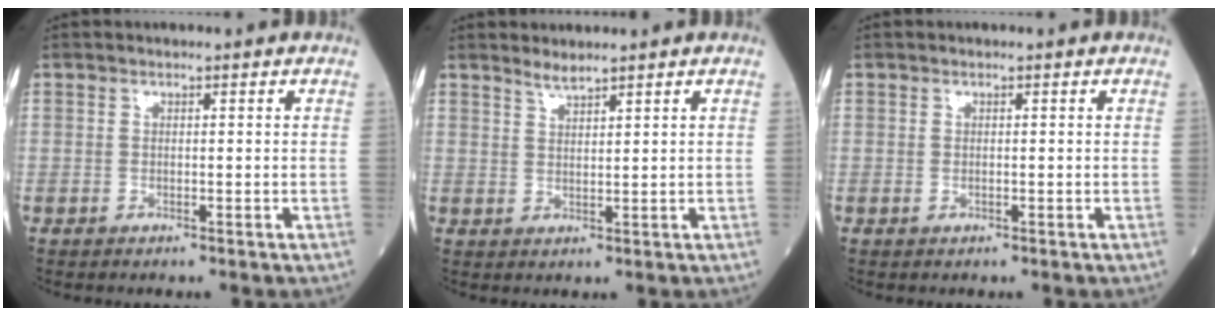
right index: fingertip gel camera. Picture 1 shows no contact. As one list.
[{"total": 2.0, "force": [1.9, -0.1, 0.6], "torque": [-0.012, -0.003, 0.039]}, {"total": 0.0}]